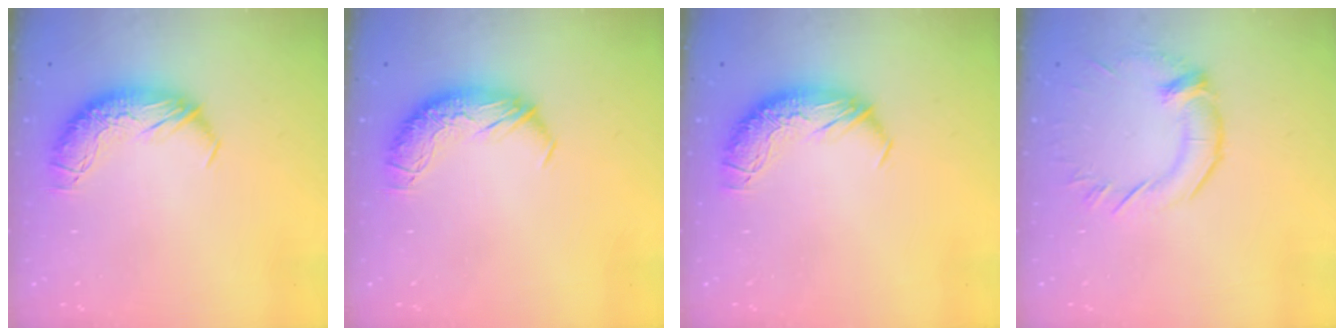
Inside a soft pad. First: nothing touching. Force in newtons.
{"total": 0.0}
{"total": 0.0}
{"total": 1.5, "press": 0.4, "slide": 1.4}